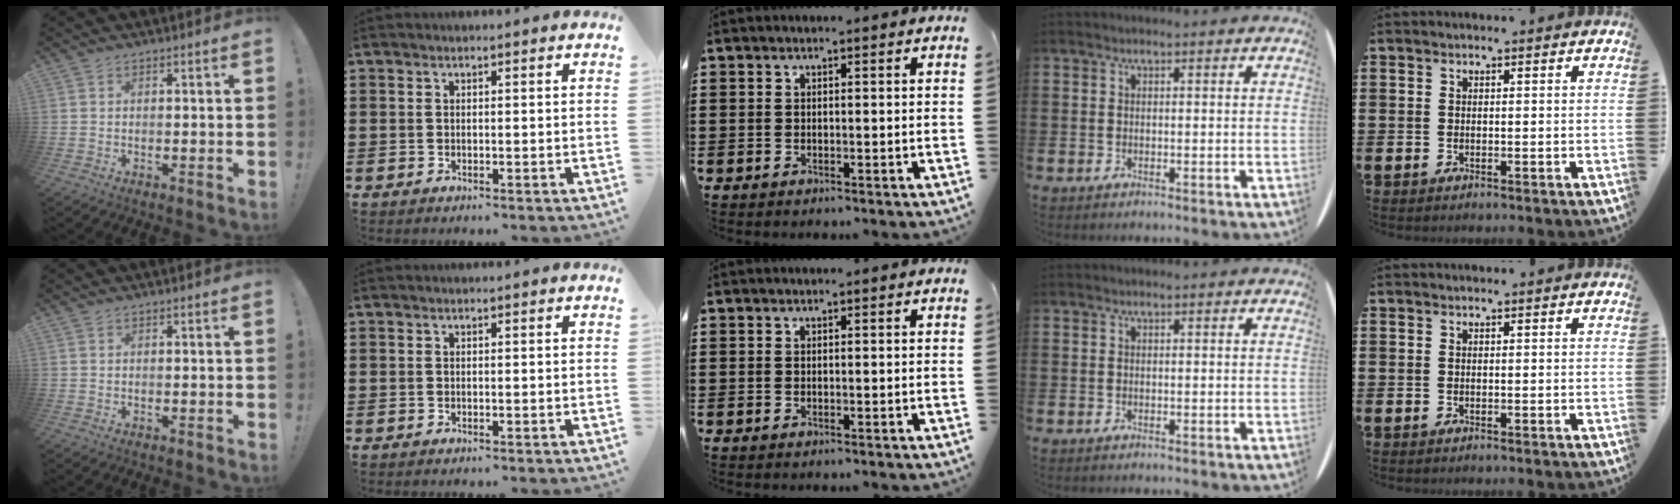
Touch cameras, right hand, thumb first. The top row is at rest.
{}